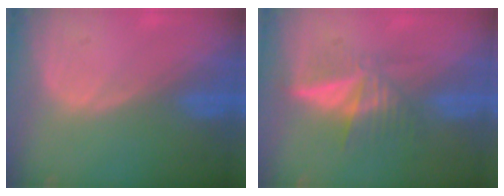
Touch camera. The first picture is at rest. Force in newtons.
{"total": 6.1, "press": 5.3, "slide": 3.1}